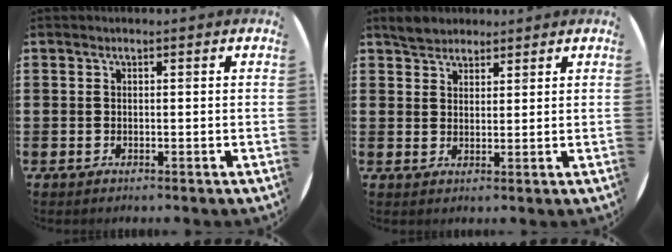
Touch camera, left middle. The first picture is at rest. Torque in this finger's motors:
{"motor_torque": [0.47, -0.47, 0.03, 0.05]}